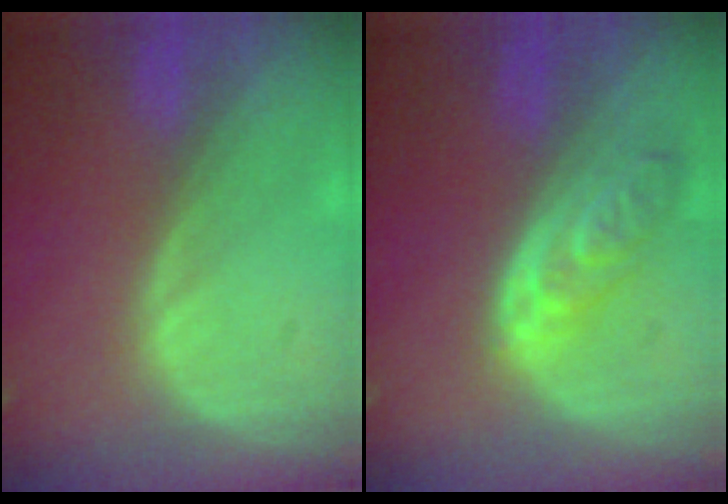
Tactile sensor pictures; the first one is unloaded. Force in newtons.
{"total": 5.4, "press": 5.1, "slide": 1.9}